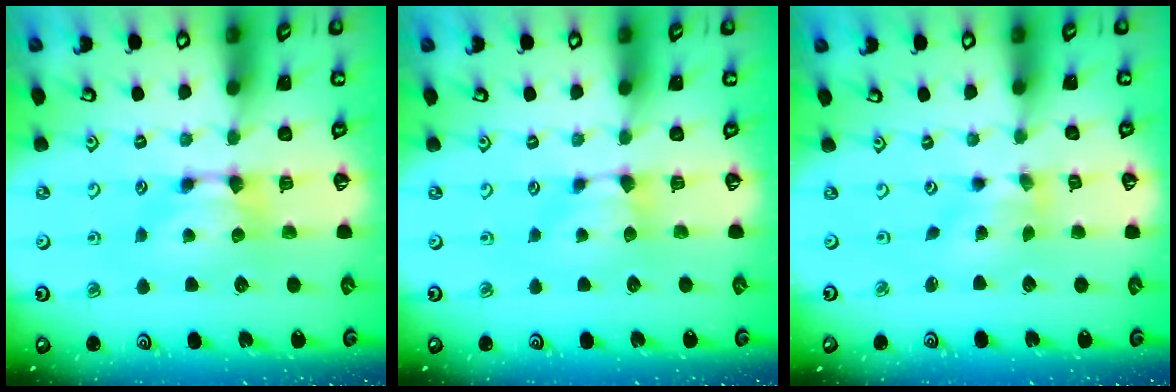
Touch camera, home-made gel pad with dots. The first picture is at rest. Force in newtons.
{"total": 0.8, "press": 0.7, "slide": 0.5}
{"total": 1.6, "press": 0.6, "slide": 1.5}